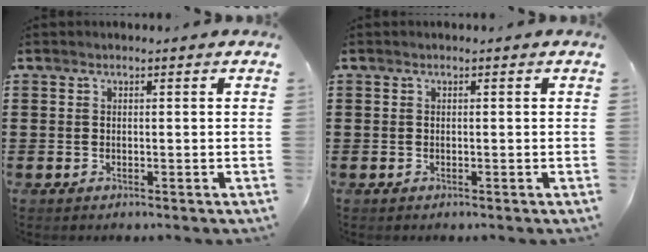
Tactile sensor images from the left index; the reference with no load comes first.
{"total": 0.0}